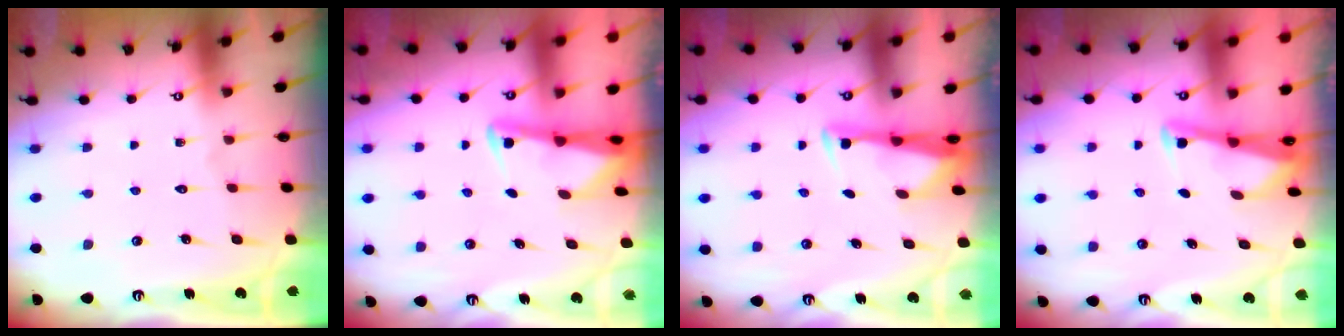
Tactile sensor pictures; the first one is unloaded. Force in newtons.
{"total": 2.3, "press": 2.2, "slide": 0.3}
{"total": 3.3, "press": 3.2, "slide": 0.8}
{"total": 2.6, "press": 2.6, "slide": 0.1}